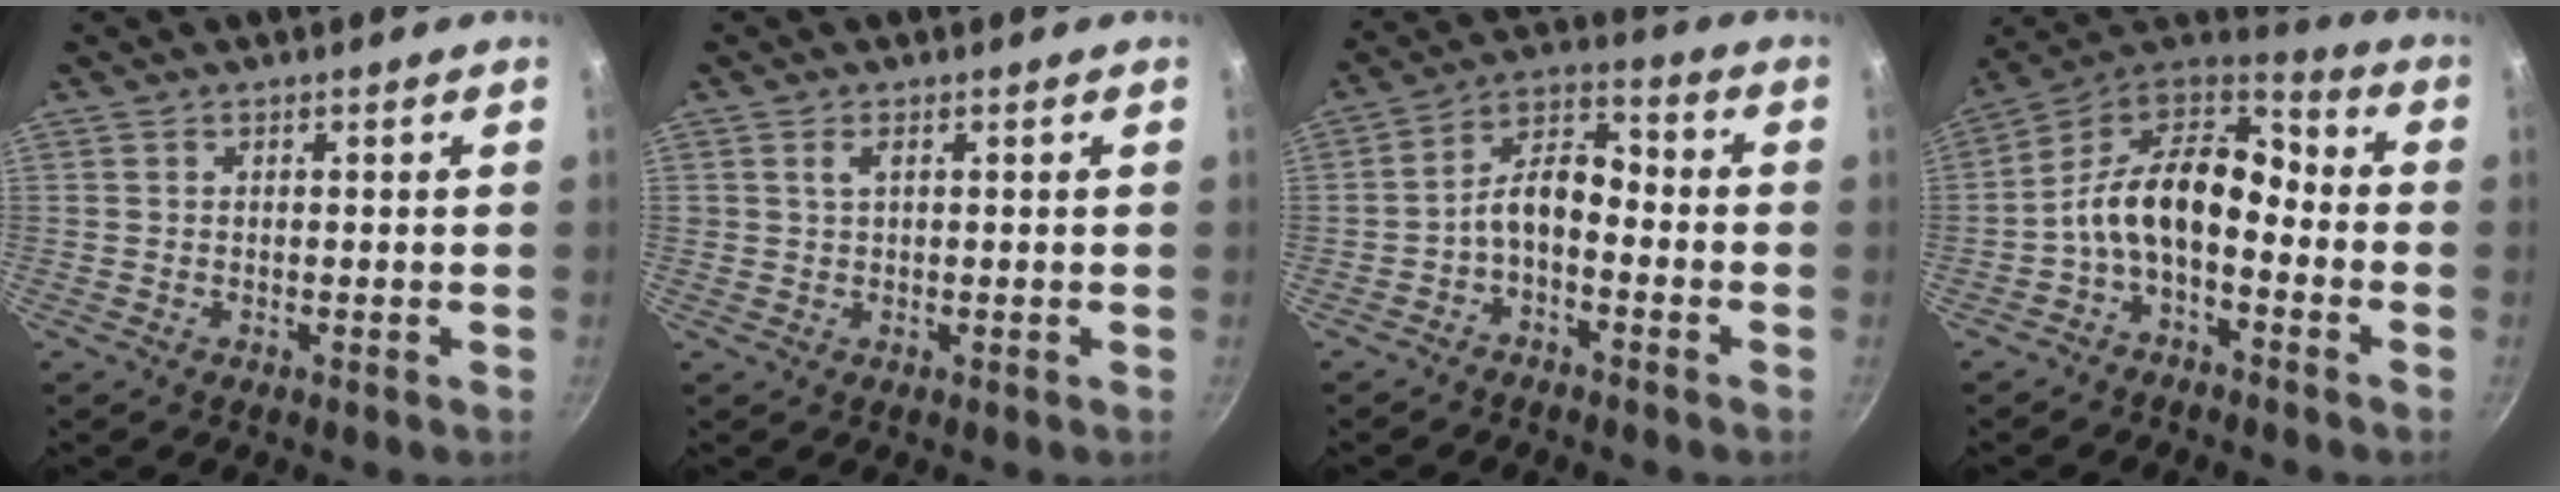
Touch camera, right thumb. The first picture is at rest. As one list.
[{"total": 1.5, "force": [0.6, 0.7, 1.2], "torque": [-0.020, 0.000, 0.012]}, {"total": 7.9, "force": [-3.0, 4.4, 5.9], "torque": [-0.099, 0.057, -0.064]}, {"total": 14.3, "force": [-3.5, 8.6, 10.9], "torque": [-0.182, 0.064, -0.084]}]